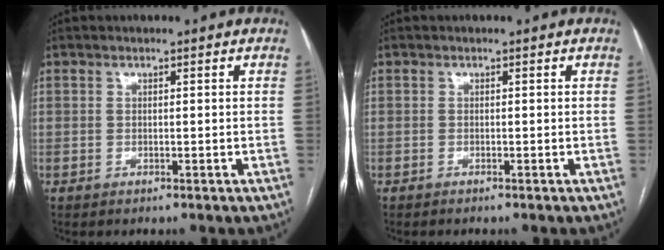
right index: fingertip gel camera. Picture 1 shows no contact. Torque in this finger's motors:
{"motor_torque": [-0.03, -0.04, 0.04, 0.00]}